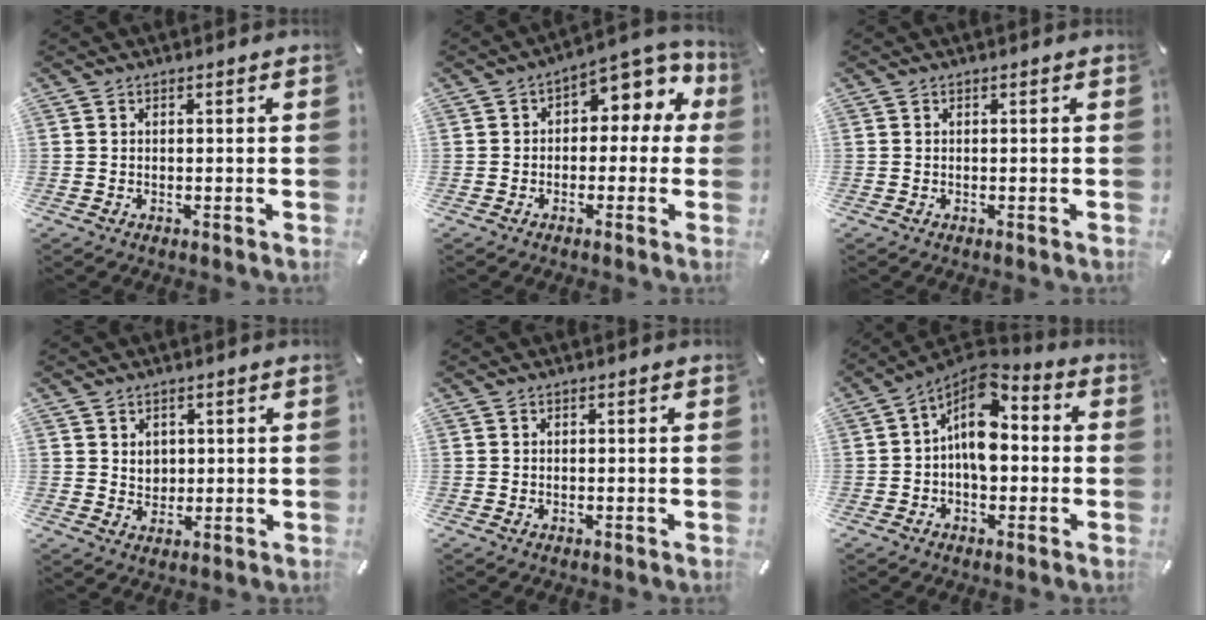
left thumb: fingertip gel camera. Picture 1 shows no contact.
{"total": 7.2, "force": [2.5, 4.6, 4.9], "torque": [-0.062, -0.022, 0.038]}
{"total": 0.0}
{"total": 3.5, "force": [1.3, 3.2, 0.5], "torque": [0.005, -0.005, 0.020]}
{"total": 0.0}
{"total": 11.7, "force": [1.3, 7.7, 8.7], "torque": [-0.157, -0.019, 0.021]}